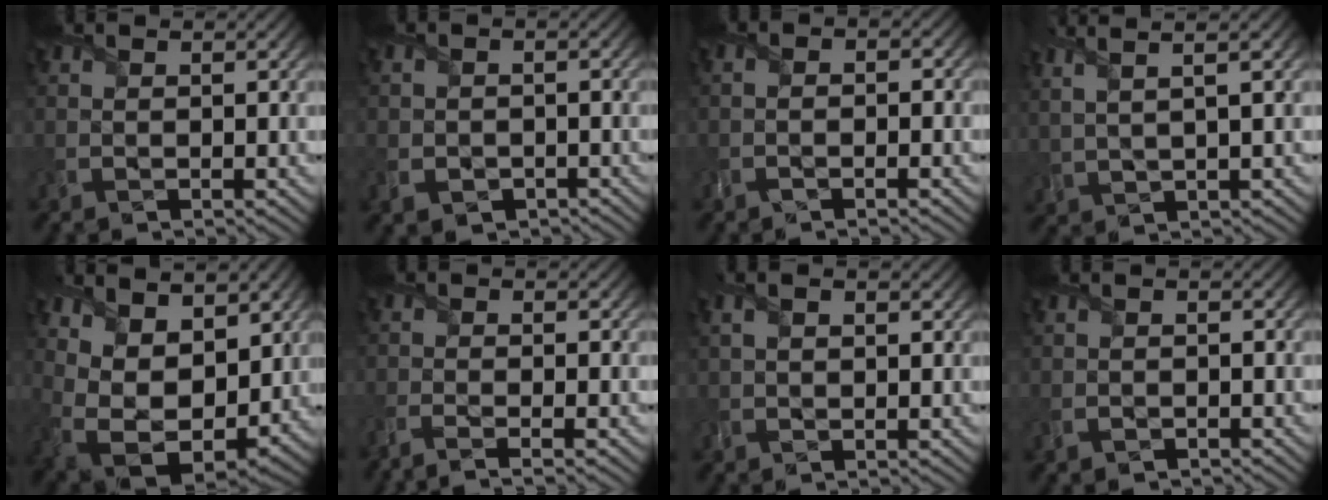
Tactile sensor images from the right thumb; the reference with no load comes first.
{"total": 2.3, "force": [-1.3, 1.7, 0.5], "torque": [-0.014, -0.006, -0.025]}
{"total": 2.1, "force": [-1.0, 1.5, 1.2], "torque": [0.002, 0.002, -0.032]}
{"total": 6.0, "force": [3.2, 1.0, 4.9], "torque": [-0.080, 0.027, 0.039]}
{"total": 12.2, "force": [2.8, 7.9, 8.8], "torque": [-0.197, -0.019, 0.058]}
{"total": 3.2, "force": [-2.3, 0.1, 2.2], "torque": [-0.047, -0.005, -0.056]}
{"total": 2.2, "force": [0.6, 1.0, 1.8], "torque": [-0.041, 0.002, 0.012]}
{"total": 1.1, "force": [-0.9, 0.6, 0.2], "torque": [-0.005, -0.001, -0.017]}